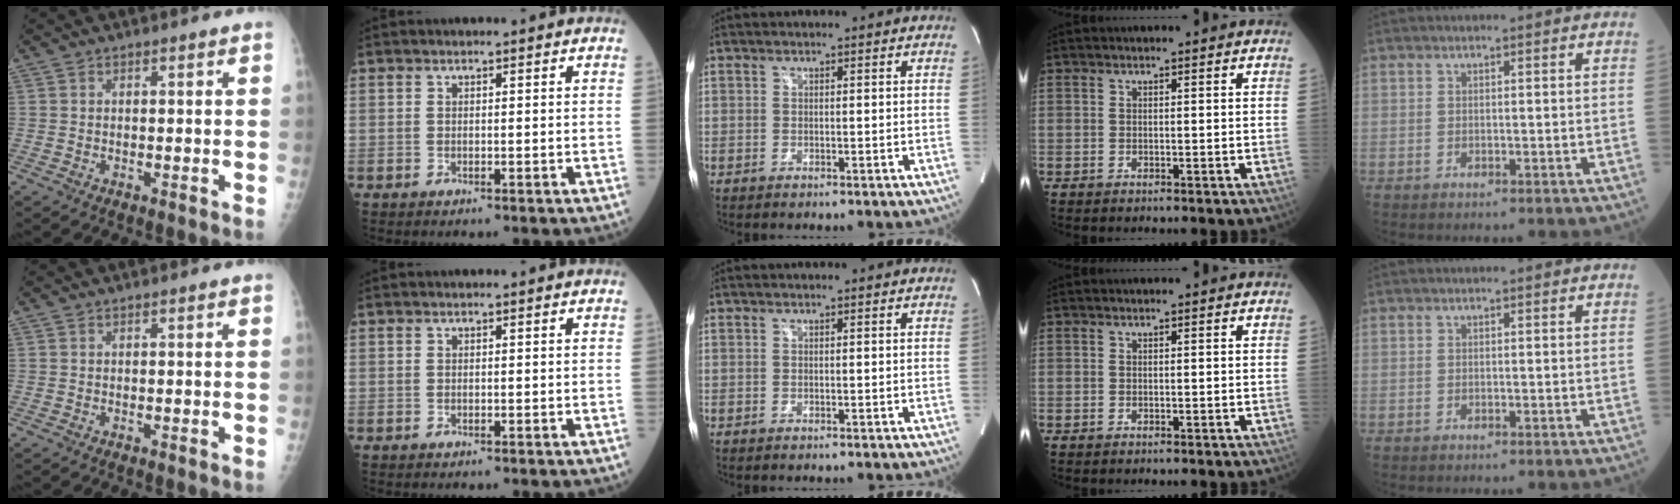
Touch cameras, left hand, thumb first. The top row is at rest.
{}